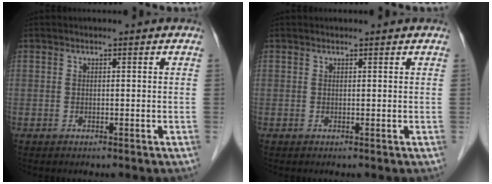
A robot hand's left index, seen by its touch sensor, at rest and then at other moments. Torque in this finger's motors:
{"motor_torque": [0.13, 0.03, -0.01, -0.01]}